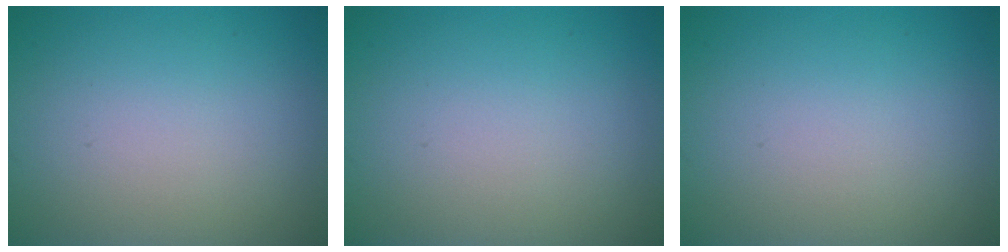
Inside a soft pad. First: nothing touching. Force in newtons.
{"total": 0.0}
{"total": 0.0}